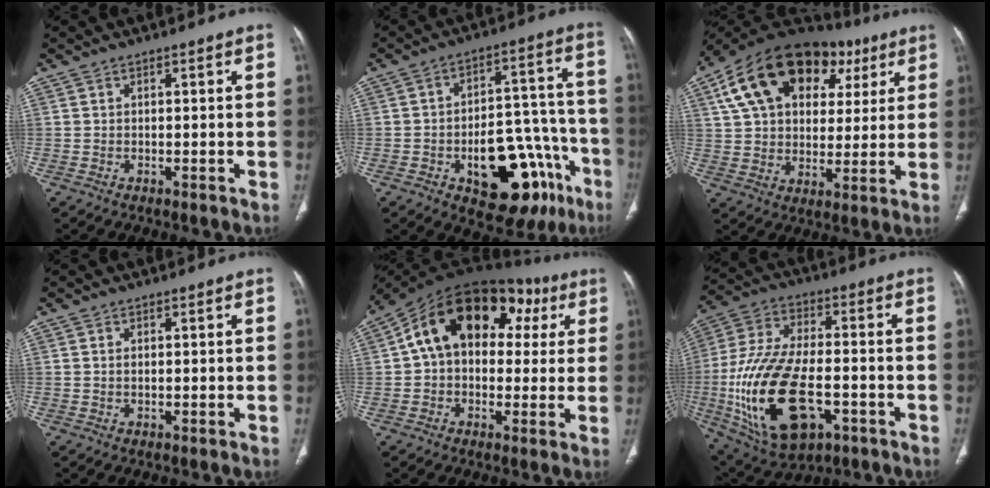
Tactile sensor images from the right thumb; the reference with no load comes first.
{"total": 21.5, "force": [-9.6, 11.1, 15.6], "torque": [-0.151, 0.071, -0.117]}
{"total": 25.8, "force": [10.9, 16.5, 16.6], "torque": [-0.258, 0.034, 0.178]}
{"total": 0.6, "force": [0.1, 0.3, 0.5], "torque": [-0.009, 0.001, 0.003]}
{"total": 20.5, "force": [5.6, 13.3, 14.5], "torque": [-0.192, 0.052, 0.076]}
{"total": 24.0, "force": [-6.4, 12.5, 19.5], "torque": [-0.396, 0.009, -0.095]}